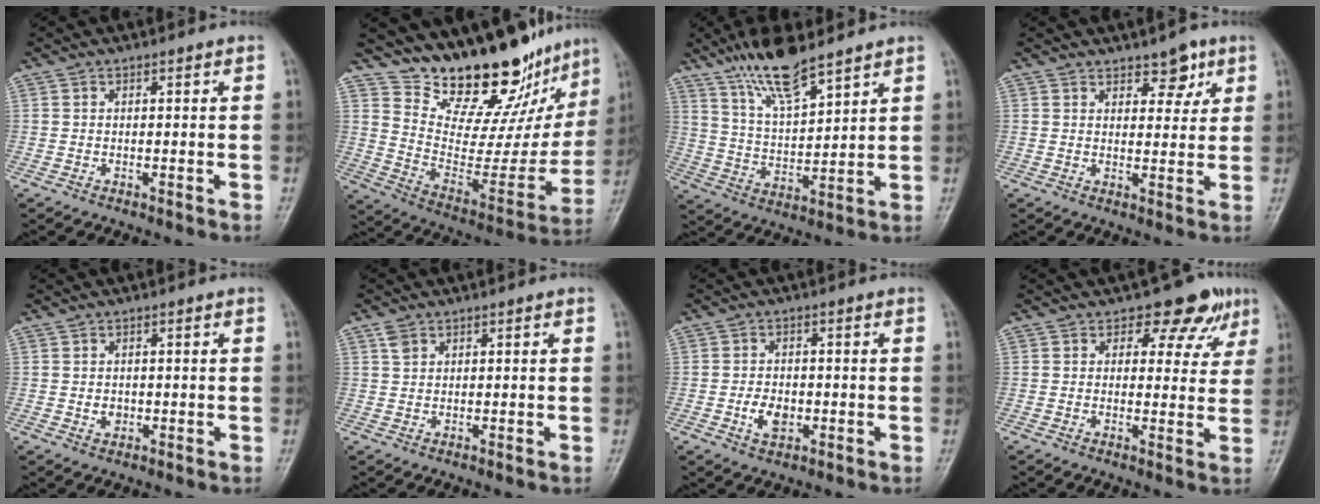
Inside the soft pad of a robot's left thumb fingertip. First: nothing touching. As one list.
[{"total": 23.2, "force": [19.5, 7.9, 9.9], "torque": [-0.099, -0.137, 0.295]}, {"total": 12.0, "force": [9.0, 3.0, 7.3], "torque": [-0.124, -0.051, 0.177]}, {"total": 4.8, "force": [3.0, 2.5, 2.7], "torque": [-0.009, -0.017, 0.042]}, {"total": 2.0, "force": [-0.1, 1.7, 1.0], "torque": [-0.008, 0.001, 0.003]}, {"total": 1.8, "force": [1.1, 1.2, 0.8], "torque": [-0.011, 0.002, 0.022]}, {"total": 4.4, "force": [-1.1, 3.0, 3.0], "torque": [-0.047, 0.003, -0.017]}, {"total": 7.2, "force": [4.5, 4.5, 3.4], "torque": [-0.007, -0.020, 0.046]}]